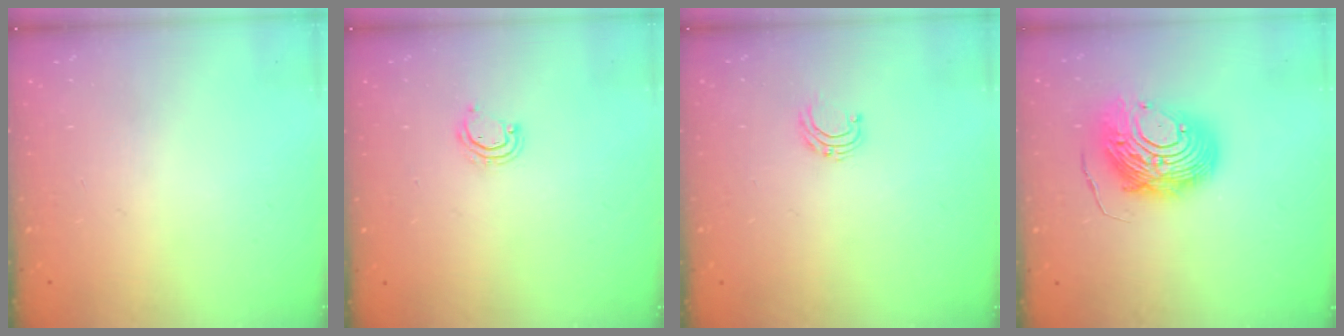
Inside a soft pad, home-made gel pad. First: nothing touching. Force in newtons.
{"total": 2.7, "press": 2.7, "slide": 0.2}
{"total": 4.9, "press": 4.9, "slide": 0.5}
{"total": 13.7, "press": 13.7, "slide": 1.3}